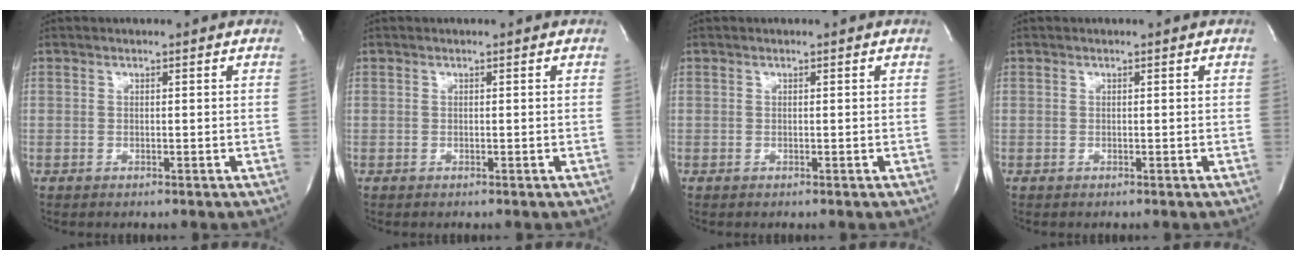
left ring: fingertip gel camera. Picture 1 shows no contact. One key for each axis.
{"total": 0.0}
{"total": 0.0}
{"total": 0.0}